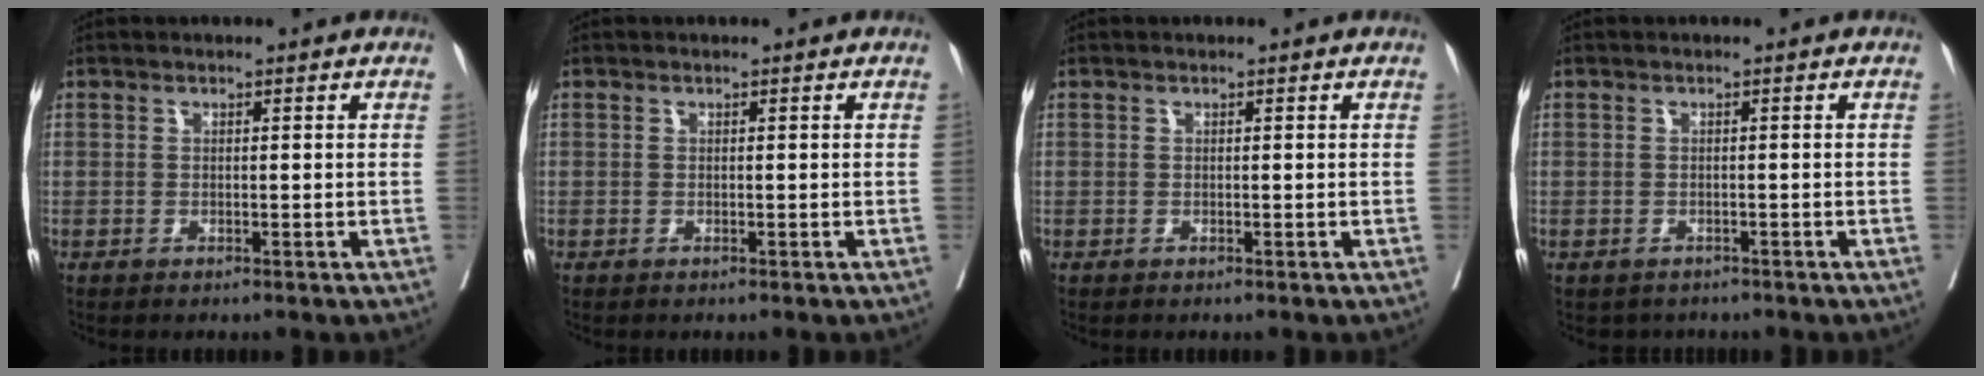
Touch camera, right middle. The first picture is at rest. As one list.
[{"total": 0.0}, {"total": 0.0}, {"total": 2.3, "force": [-1.8, 1.4, 0.3], "torque": [-0.006, 0.002, -0.025]}]